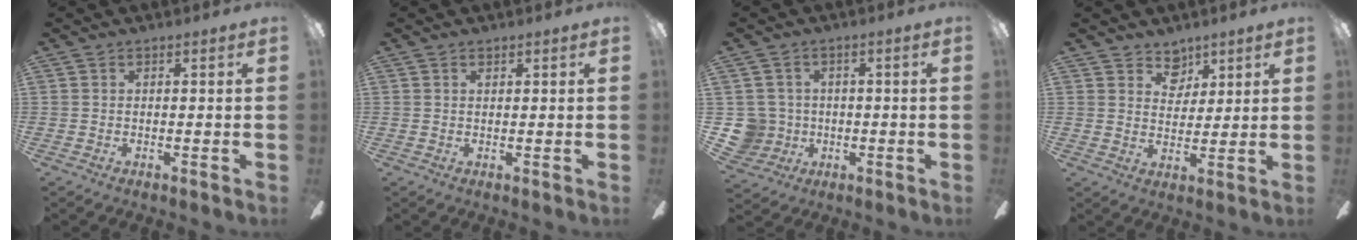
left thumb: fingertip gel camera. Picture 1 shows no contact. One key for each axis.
{"total": 0.8, "fx": 0.6, "fy": 0.4, "fz": 0.2, "tx": -0.005, "ty": 0.000, "tz": 0.012}
{"total": 7.0, "fx": -0.3, "fy": 6.9, "fz": 1.2, "tx": -0.059, "ty": 0.005, "tz": 0.000}
{"total": 5.9, "fx": 4.4, "fy": 3.8, "fz": 0.7, "tx": -0.011, "ty": -0.024, "tz": 0.081}